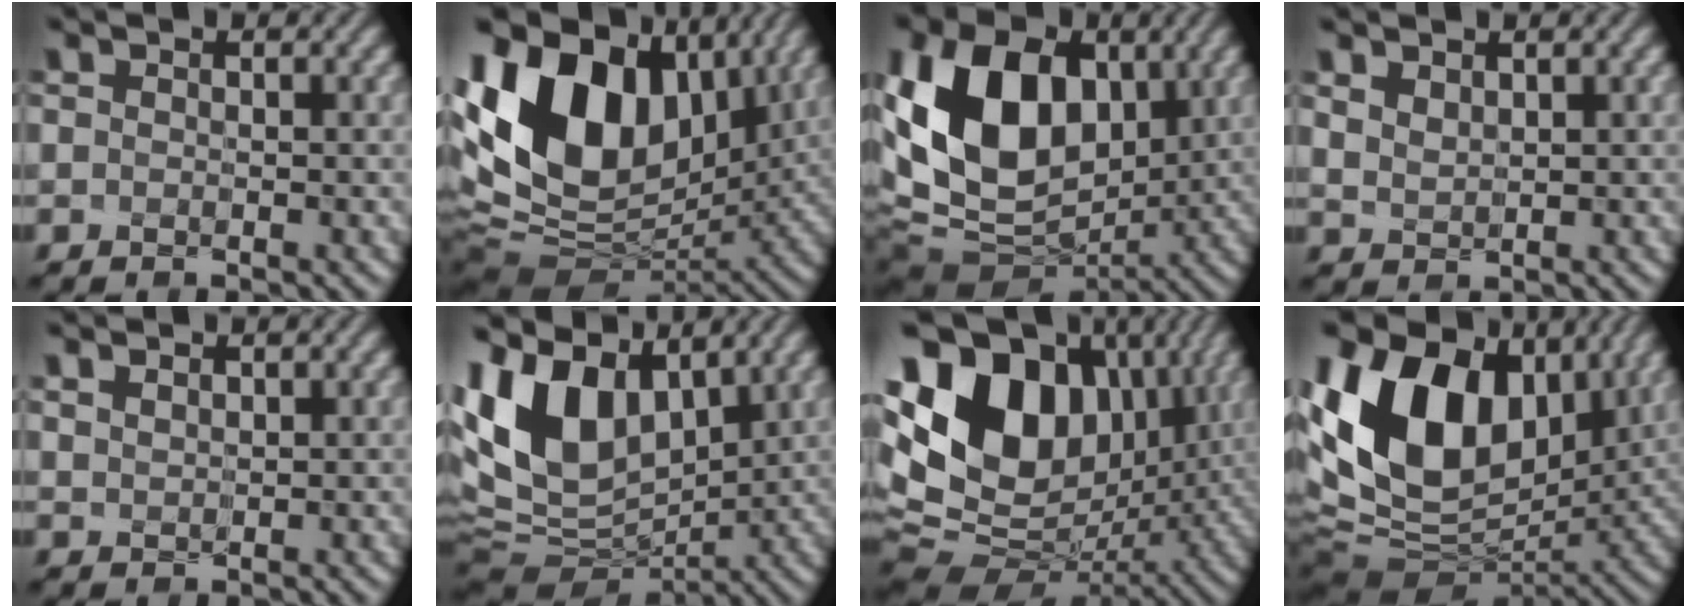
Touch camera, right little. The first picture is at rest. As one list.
[{"total": 15.4, "force": [4.3, 10.3, 10.7], "torque": [-0.211, 0.016, 0.075]}, {"total": 14.0, "force": [2.1, 9.8, 9.8], "torque": [-0.207, 0.006, 0.042]}, {"total": 3.1, "force": [1.7, 2.0, 1.6], "torque": [-0.040, 0.017, 0.028]}, {"total": 2.4, "force": [1.6, 1.5, 1.1], "torque": [-0.035, 0.017, 0.022]}, {"total": 10.5, "force": [4.0, 6.6, 7.1], "torque": [-0.170, 0.013, 0.069]}, {"total": 16.9, "force": [4.4, 11.8, 11.3], "torque": [-0.222, 0.028, 0.074]}, {"total": 14.2, "force": [3.6, 9.3, 10.1], "torque": [-0.200, 0.015, 0.065]}]